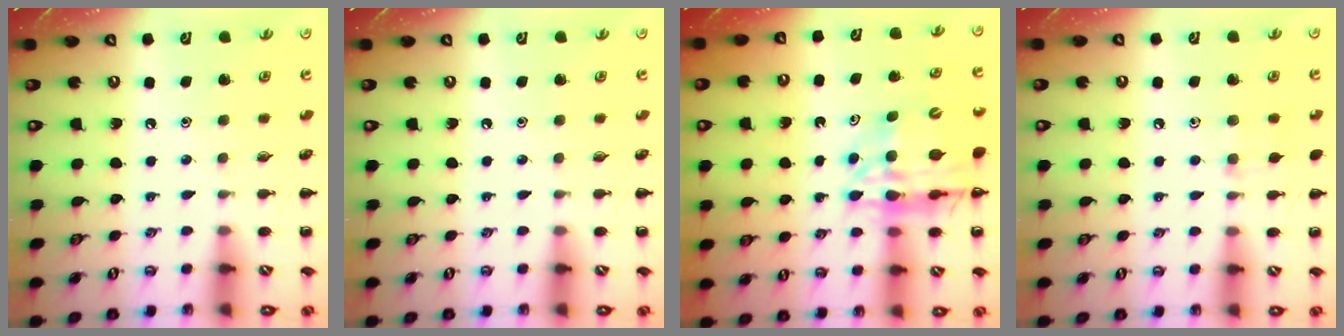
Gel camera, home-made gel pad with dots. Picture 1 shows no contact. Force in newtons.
{"total": 0.0}
{"total": 16.7, "press": 16.2, "slide": 4.2}
{"total": 5.8, "press": 5.4, "slide": 1.9}